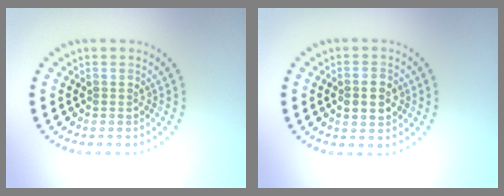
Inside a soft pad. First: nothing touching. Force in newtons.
{"total": 2.8, "press": 2.8, "slide": 0.1}